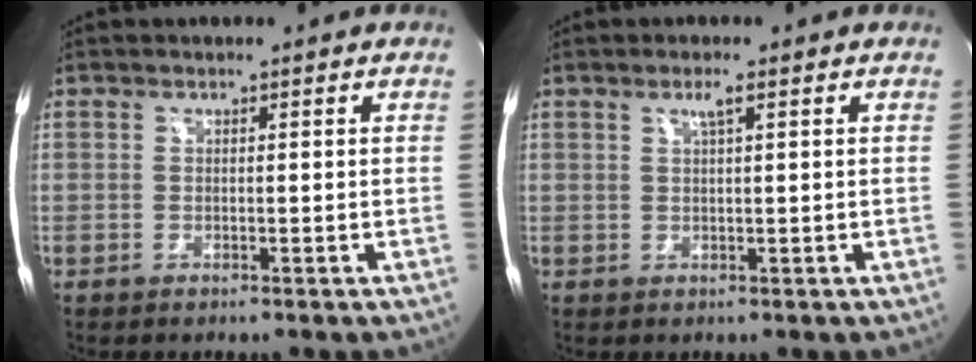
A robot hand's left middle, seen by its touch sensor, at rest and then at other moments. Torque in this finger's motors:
{"motor_torque": [0.23, -0.10, -0.01, 0.02]}